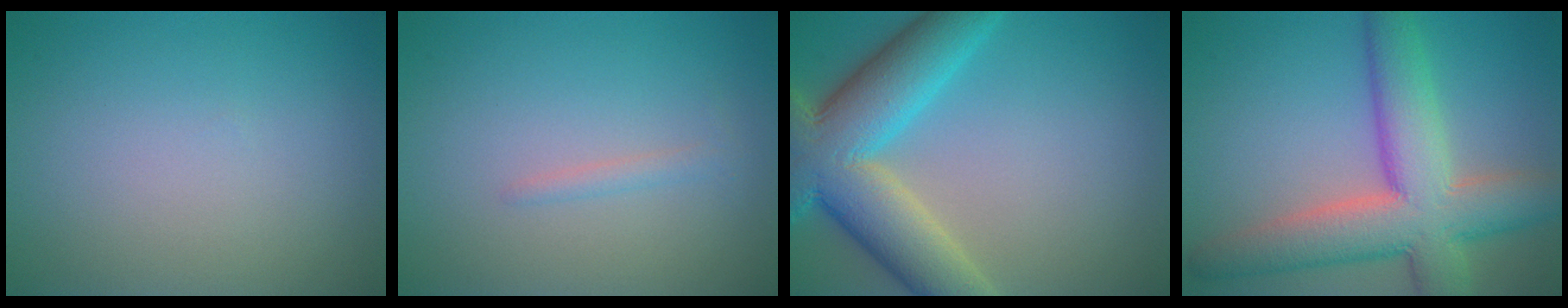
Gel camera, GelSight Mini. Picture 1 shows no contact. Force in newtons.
{"total": 1.0, "press": 1.0, "slide": 0.0}
{"total": 10.6, "press": 10.6, "slide": 0.7}
{"total": 9.5, "press": 9.5, "slide": 0.8}